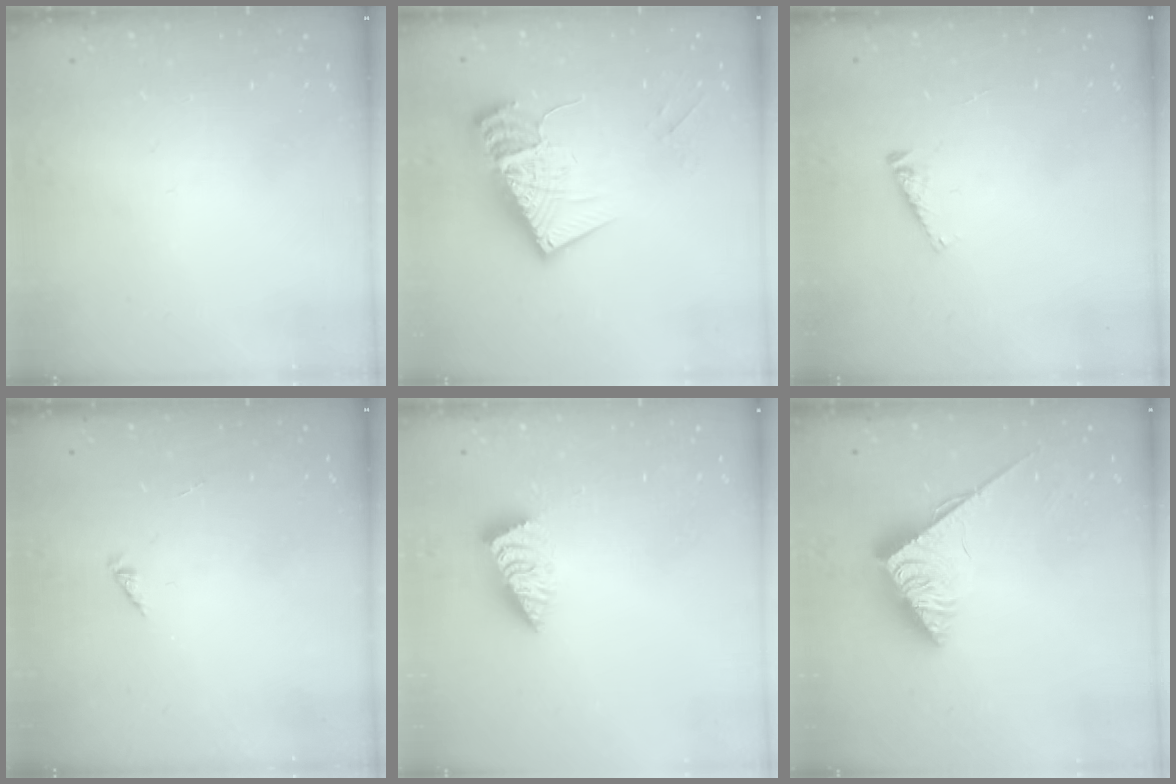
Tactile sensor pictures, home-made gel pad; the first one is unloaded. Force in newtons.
{"total": 18.3, "press": 18.2, "slide": 1.8}
{"total": 4.2, "press": 4.2, "slide": 0.5}
{"total": 0.0}
{"total": 2.4, "press": 2.4, "slide": 0.4}
{"total": 3.9, "press": 3.9, "slide": 0.6}